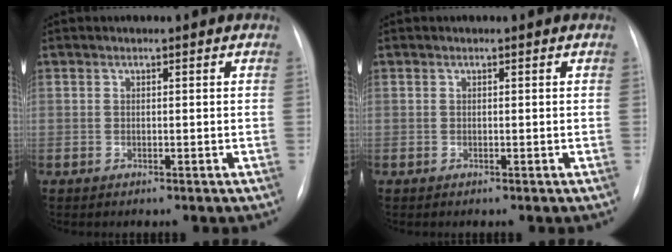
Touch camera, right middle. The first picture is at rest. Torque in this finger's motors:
{"motor_torque": [0.00, 0.00, 0.00, 0.00]}